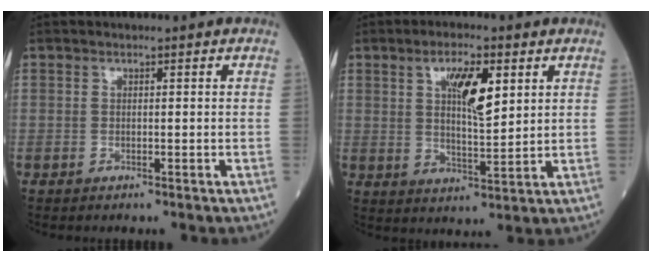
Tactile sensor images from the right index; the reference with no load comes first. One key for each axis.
{"total": 7.6, "fx": 3.0, "fy": 1.9, "fz": 6.8, "tx": -0.120, "ty": 0.001, "tz": 0.053}